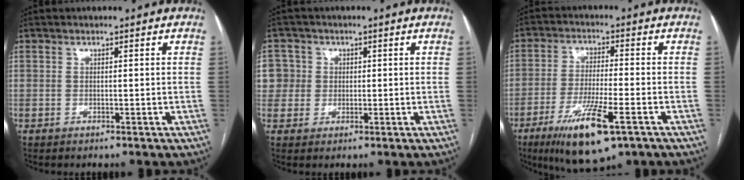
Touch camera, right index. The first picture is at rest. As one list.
[{"total": 5.5, "force": [1.0, 5.4, 0.3], "torque": [0.002, 0.018, 0.020]}, {"total": 12.4, "force": [-6.5, 2.2, 10.4], "torque": [-0.194, -0.027, -0.105]}]